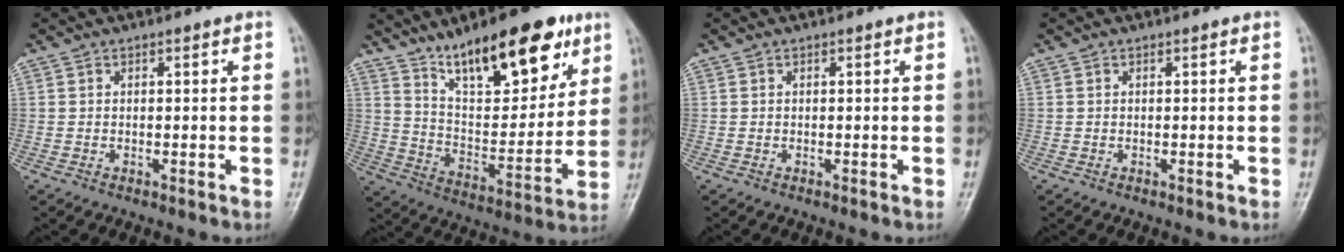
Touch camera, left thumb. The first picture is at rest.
{"total": 21.4, "force": [13.4, 8.1, 14.6], "torque": [-0.180, -0.059, 0.225]}
{"total": 0.0}
{"total": 0.0}